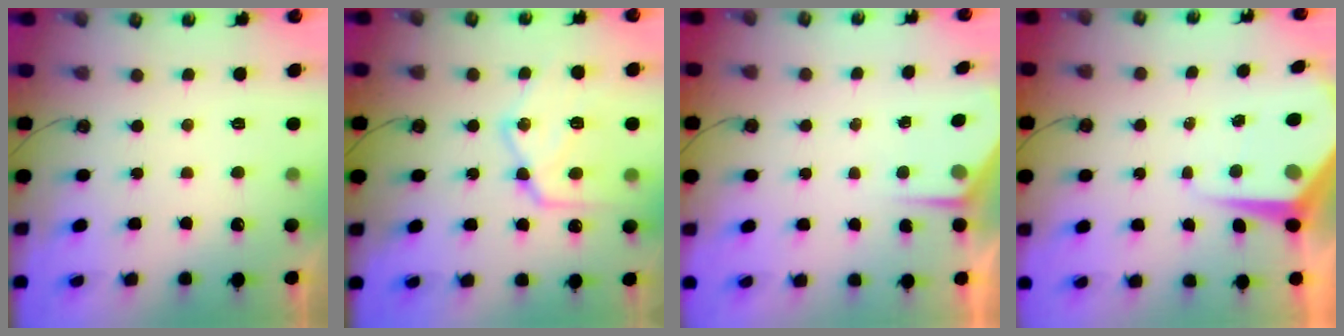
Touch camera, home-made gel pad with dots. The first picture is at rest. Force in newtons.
{"total": 16.6, "press": 16.5, "slide": 1.5}
{"total": 2.8, "press": 2.8, "slide": 0.4}
{"total": 7.5, "press": 7.5, "slide": 0.6}